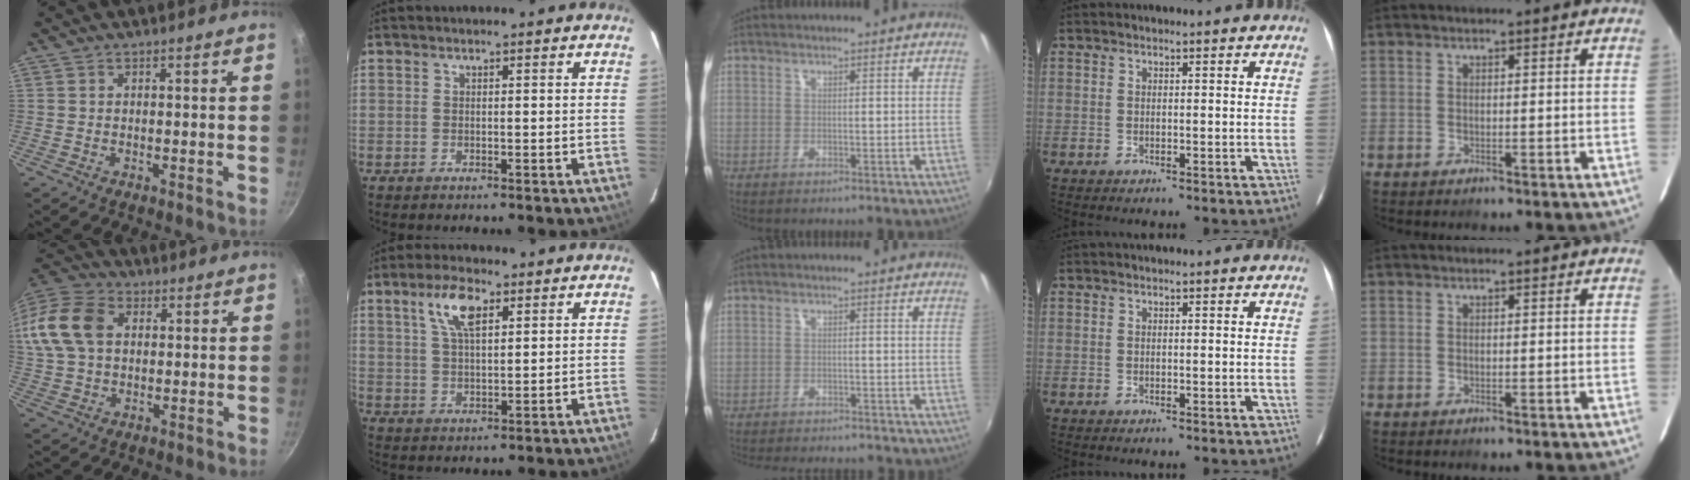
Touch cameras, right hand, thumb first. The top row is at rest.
{"thumb": {"total": 18.4, "force": [3.9, 13.4, 12.0], "torque": [-0.269, 0.032, 0.062]}, "index": {"total": 7.3, "force": [3.6, 2.8, 5.7], "torque": [-0.106, 0.013, 0.070]}, "middle": {"total": 10.8, "force": [-9.8, 2.5, 4.0], "torque": [-0.094, -0.018, -0.141]}}